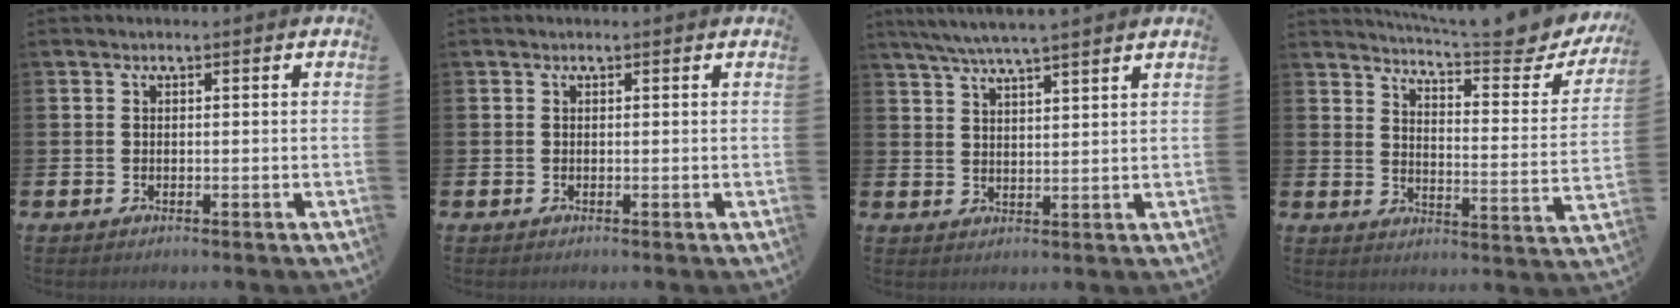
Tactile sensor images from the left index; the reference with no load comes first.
{"total": 0.0}
{"total": 5.2, "force": [4.8, -0.3, 1.8], "torque": [-0.056, -0.014, 0.088]}
{"total": 6.5, "force": [6.0, 0.4, 2.3], "torque": [-0.052, -0.053, 0.095]}